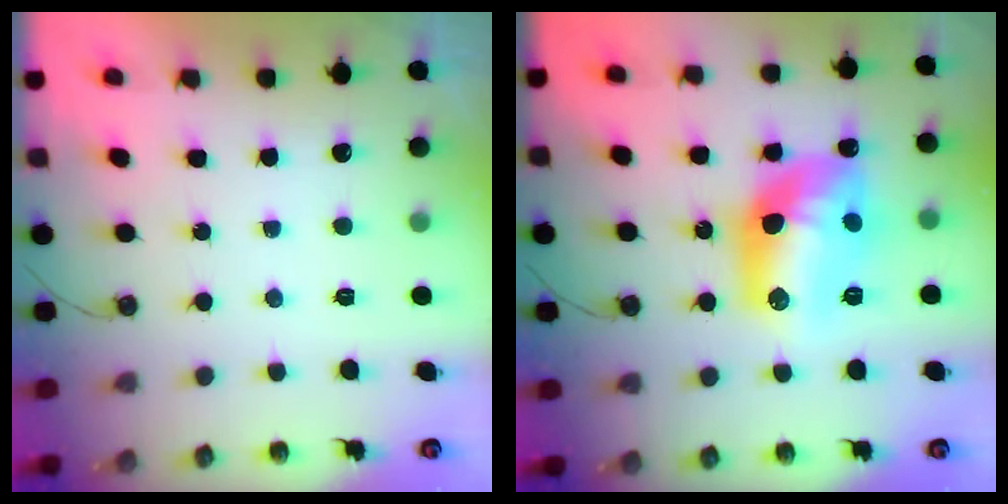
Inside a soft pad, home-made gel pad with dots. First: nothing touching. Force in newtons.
{"total": 15.1, "press": 15.1, "slide": 0.8}